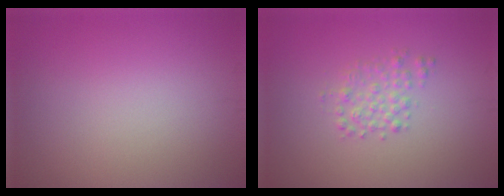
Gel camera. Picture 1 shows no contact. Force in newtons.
{"total": 1.8, "press": 1.8, "slide": 0.0}